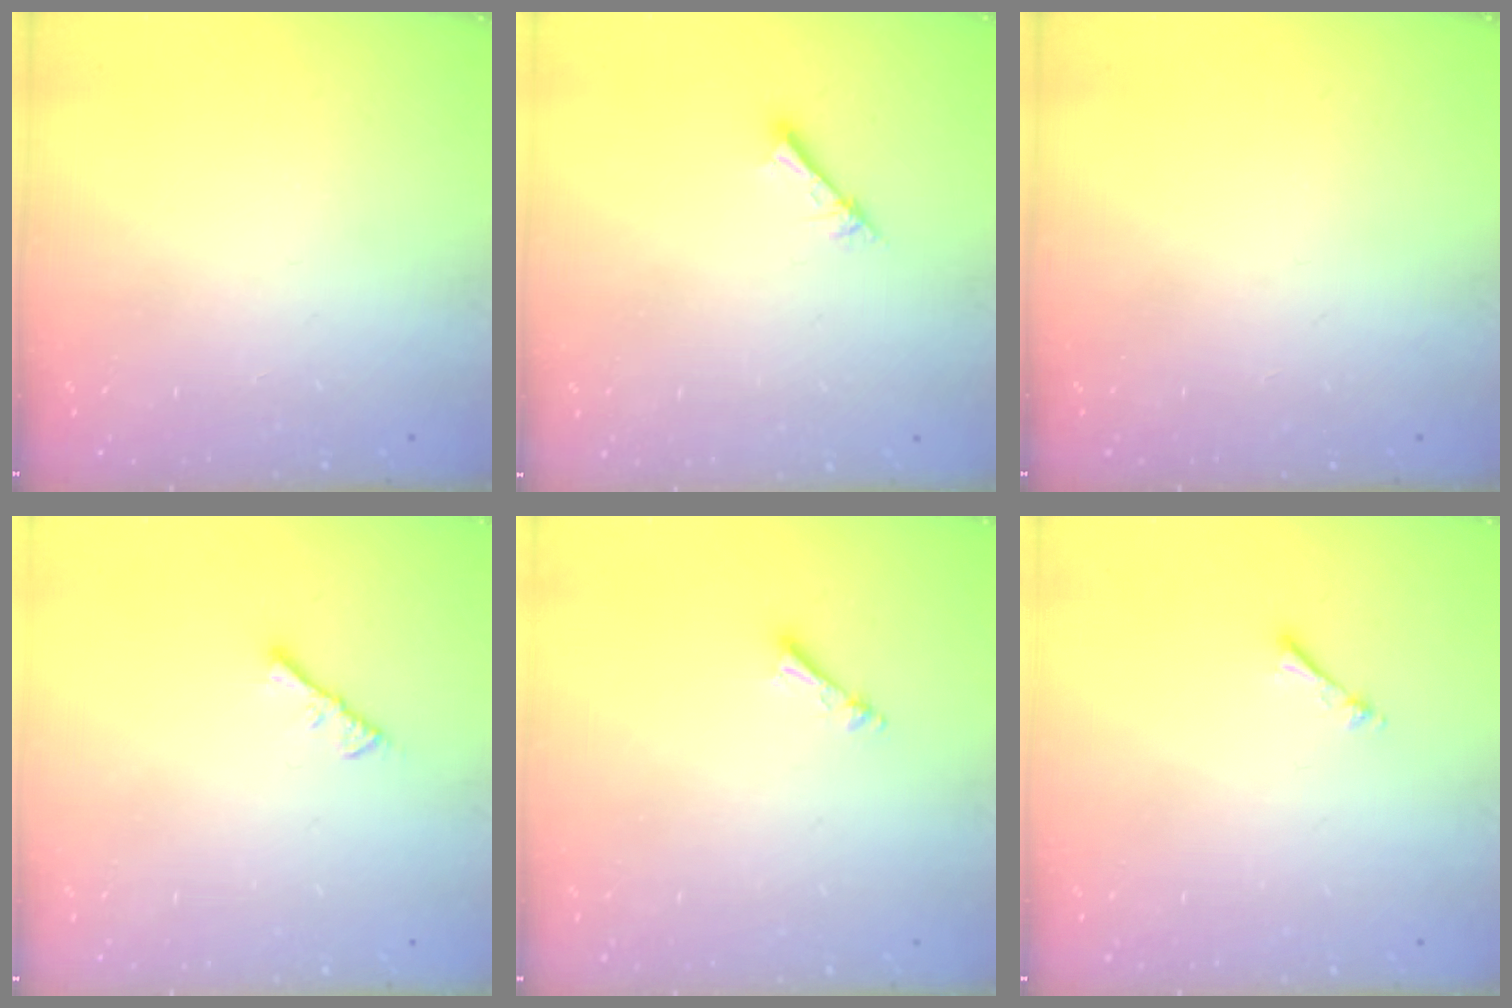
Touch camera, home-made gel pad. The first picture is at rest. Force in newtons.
{"total": 1.5, "press": 1.5, "slide": 0.1}
{"total": 0.0}
{"total": 2.3, "press": 2.2, "slide": 0.4}
{"total": 3.4, "press": 3.3, "slide": 0.2}
{"total": 1.0, "press": 1.0, "slide": 0.2}